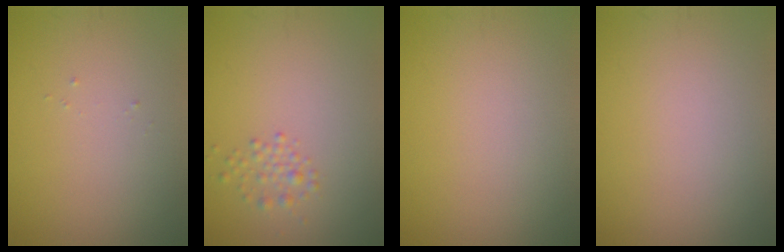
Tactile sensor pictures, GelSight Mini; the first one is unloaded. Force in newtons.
{"total": 1.4, "press": 1.4, "slide": 0.1}
{"total": 0.0}
{"total": 0.0}